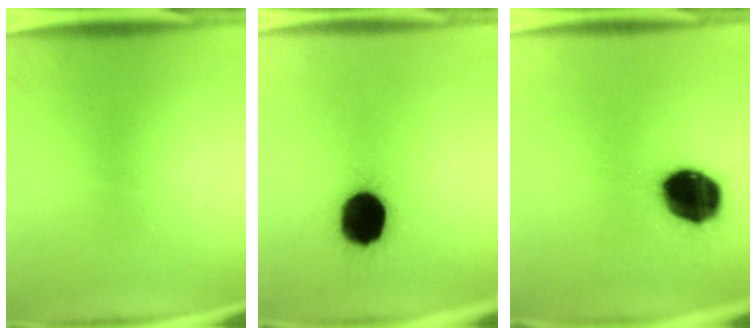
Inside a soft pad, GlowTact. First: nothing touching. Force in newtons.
{"total": 15.7}
{"total": 18.4}